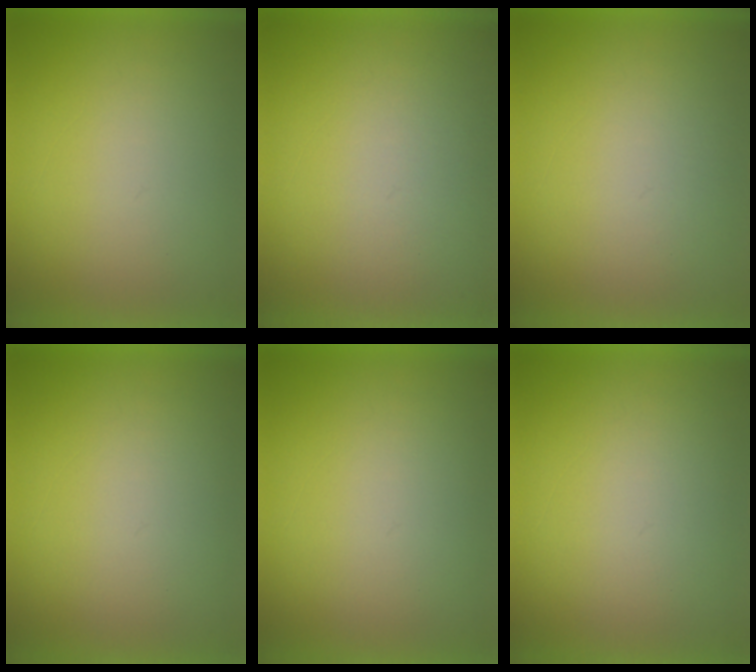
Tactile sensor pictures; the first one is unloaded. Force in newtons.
{"total": 1.3}
{"total": 1.2}
{"total": 0.0}
{"total": 0.0}
{"total": 0.0}